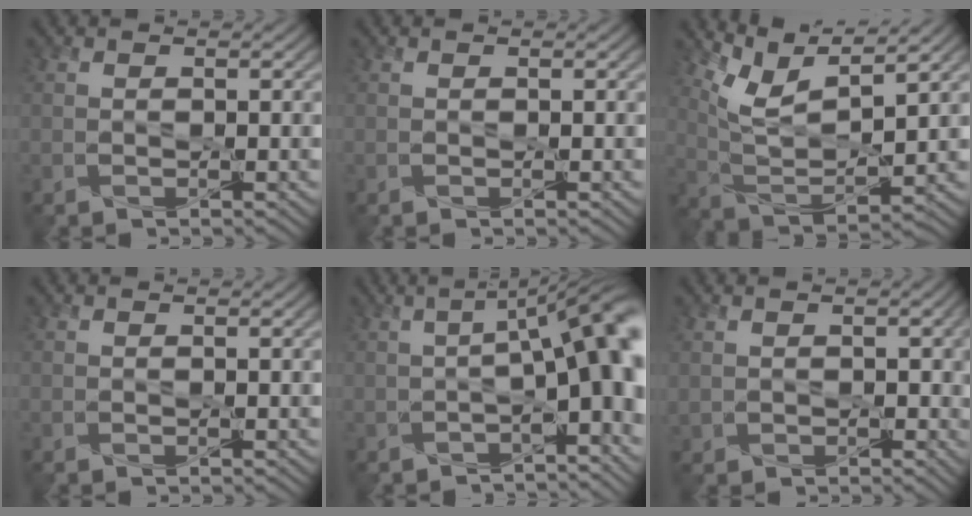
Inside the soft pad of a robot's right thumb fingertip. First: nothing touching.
{"total": 0.0}
{"total": 7.9, "force": [5.3, 2.2, 5.4], "torque": [-0.123, 0.000, 0.116]}
{"total": 0.0}
{"total": 8.8, "force": [-1.3, 2.0, 8.4], "torque": [-0.117, 0.008, -0.020]}
{"total": 2.5, "force": [0.4, 2.2, 1.1], "torque": [-0.033, -0.012, 0.012]}